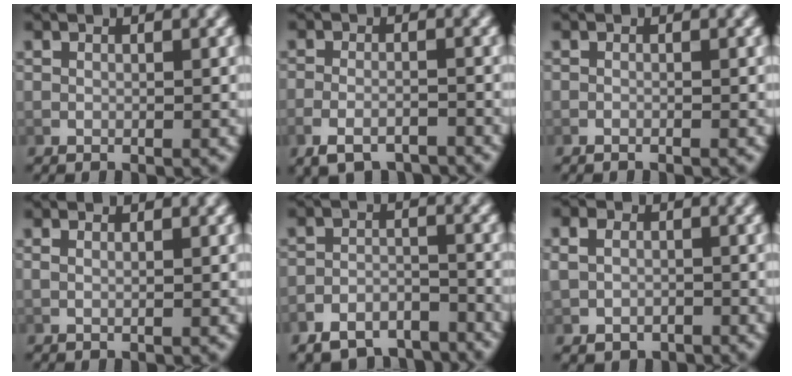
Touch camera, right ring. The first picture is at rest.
{"total": 3.8, "force": [-3.2, 1.4, 1.5], "torque": [-0.032, -0.010, -0.048]}
{"total": 0.6, "force": [-0.6, -0.1, 0.1], "torque": [-0.005, 0.001, -0.011]}
{"total": 0.6, "force": [0.3, -0.1, 0.5], "torque": [-0.010, -0.002, 0.010]}
{"total": 7.2, "force": [-6.7, 2.4, 1.2], "torque": [0.001, -0.012, -0.111]}
{"total": 2.7, "force": [-0.8, 2.3, 1.1], "torque": [-0.023, -0.009, -0.008]}